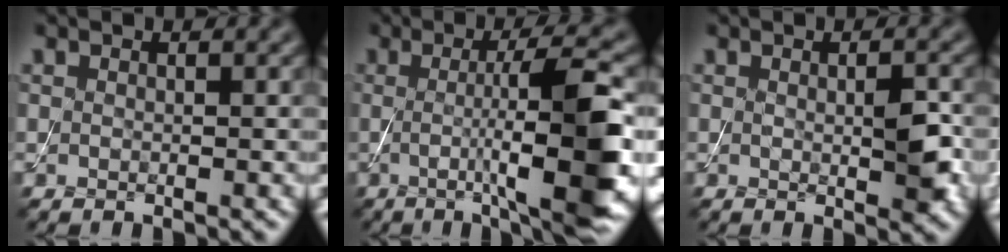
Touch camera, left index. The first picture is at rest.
{"total": 10.4, "force": [-0.8, 2.0, 10.2], "torque": [-0.133, -0.002, -0.013]}
{"total": 2.8, "force": [0.1, 0.8, 2.6], "torque": [-0.043, -0.005, 0.002]}